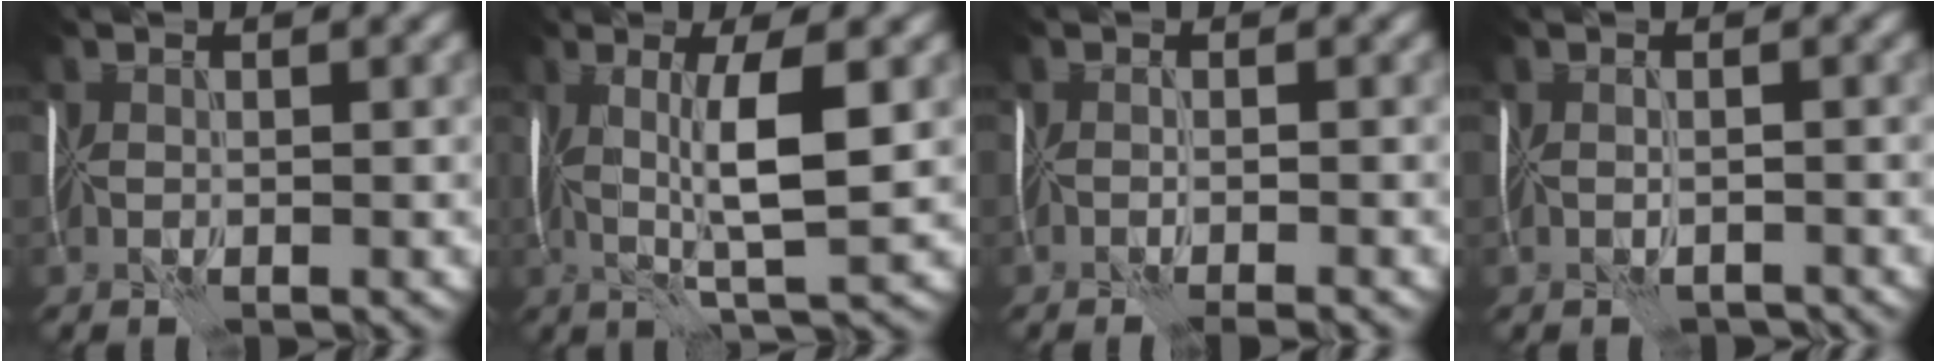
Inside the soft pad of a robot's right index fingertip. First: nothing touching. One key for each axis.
{"total": 6.2, "fx": 0.5, "fy": 0.9, "fz": 6.1, "tx": -0.114, "ty": 0.001, "tz": 0.013}
{"total": 2.0, "fx": -1.4, "fy": 0.3, "fz": 1.4, "tx": -0.007, "ty": -0.001, "tz": -0.018}
{"total": 1.7, "fx": -1.3, "fy": 0.5, "fz": 0.9, "tx": -0.017, "ty": -0.010, "tz": -0.013}